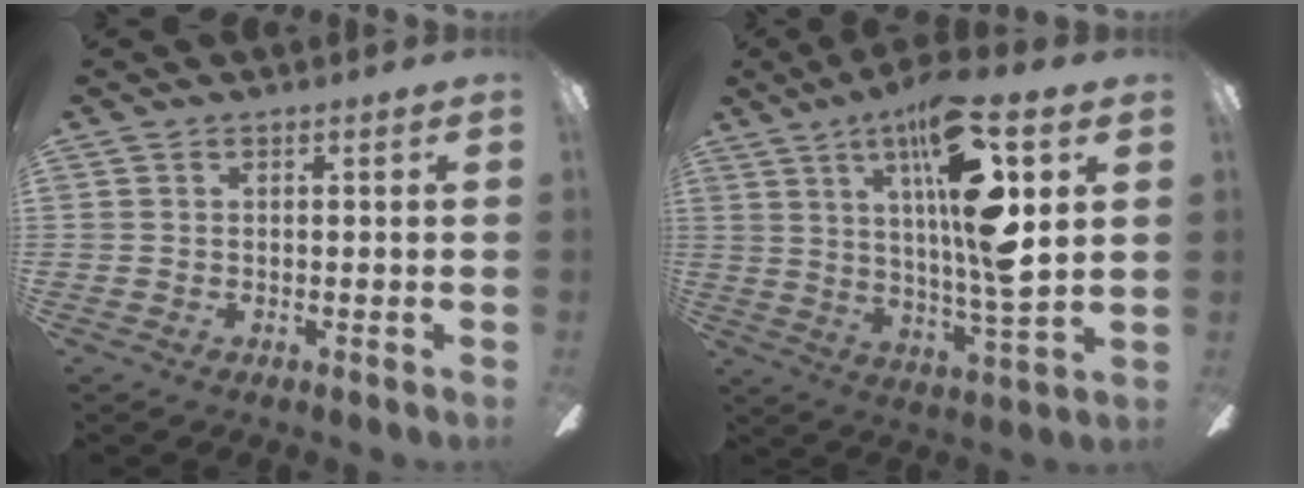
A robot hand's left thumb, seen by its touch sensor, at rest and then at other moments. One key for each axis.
{"total": 20.4, "fx": 8.2, "fy": 4.6, "fz": 18.1, "tx": -0.307, "ty": -0.040, "tz": 0.115}